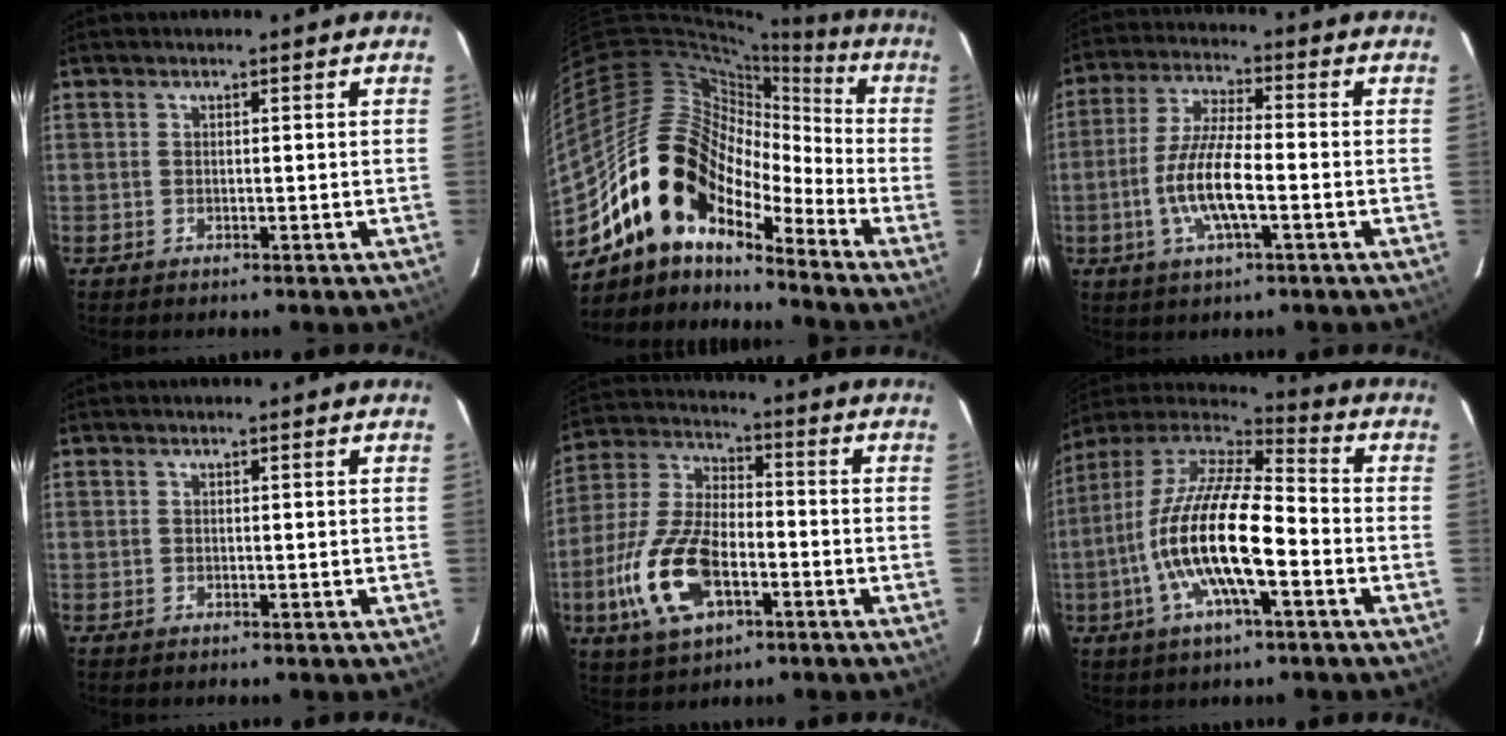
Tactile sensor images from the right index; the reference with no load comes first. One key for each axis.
{"total": 16.8, "fx": -11.2, "fy": 9.4, "fz": 8.2, "tx": -0.156, "ty": 0.015, "tz": -0.213}
{"total": 10.5, "fx": -3.0, "fy": 2.4, "fz": 9.8, "tx": -0.200, "ty": -0.002, "tz": -0.059}
{"total": 0.0}
{"total": 16.3, "fx": -6.0, "fy": 8.1, "fz": 12.8, "tx": -0.291, "ty": -0.004, "tz": -0.109}
{"total": 19.0, "fx": -5.3, "fy": 5.3, "fz": 17.5, "tx": -0.330, "ty": -0.015, "tz": -0.108}